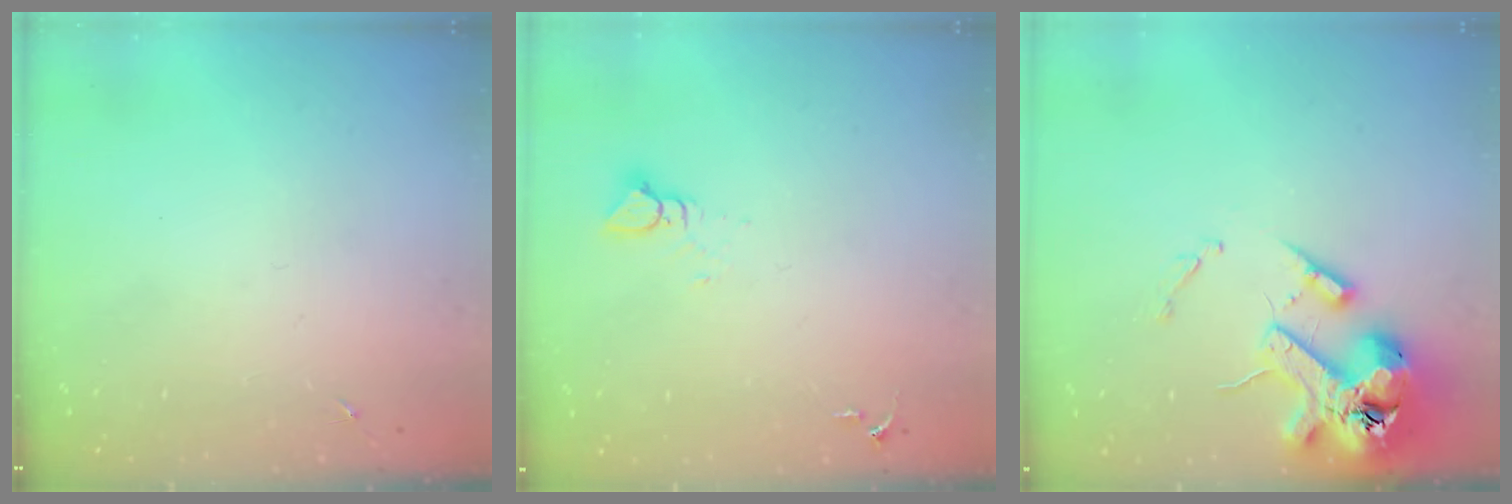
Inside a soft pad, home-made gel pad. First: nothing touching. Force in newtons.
{"total": 3.9, "press": 3.9, "slide": 0.4}
{"total": 14.5, "press": 14.3, "slide": 2.0}